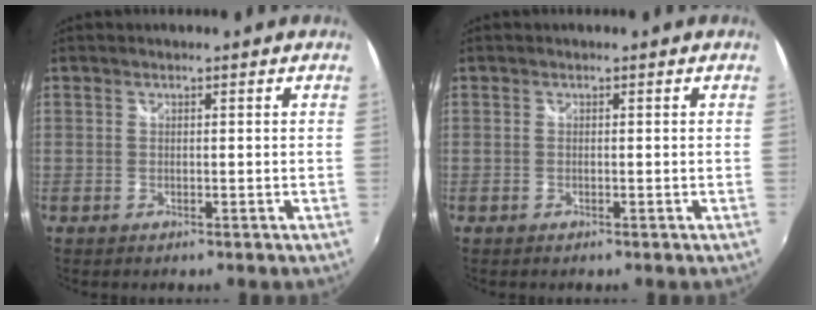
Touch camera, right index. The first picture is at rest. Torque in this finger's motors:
{"motor_torque": [0.00, 0.00, 0.00, 0.01]}